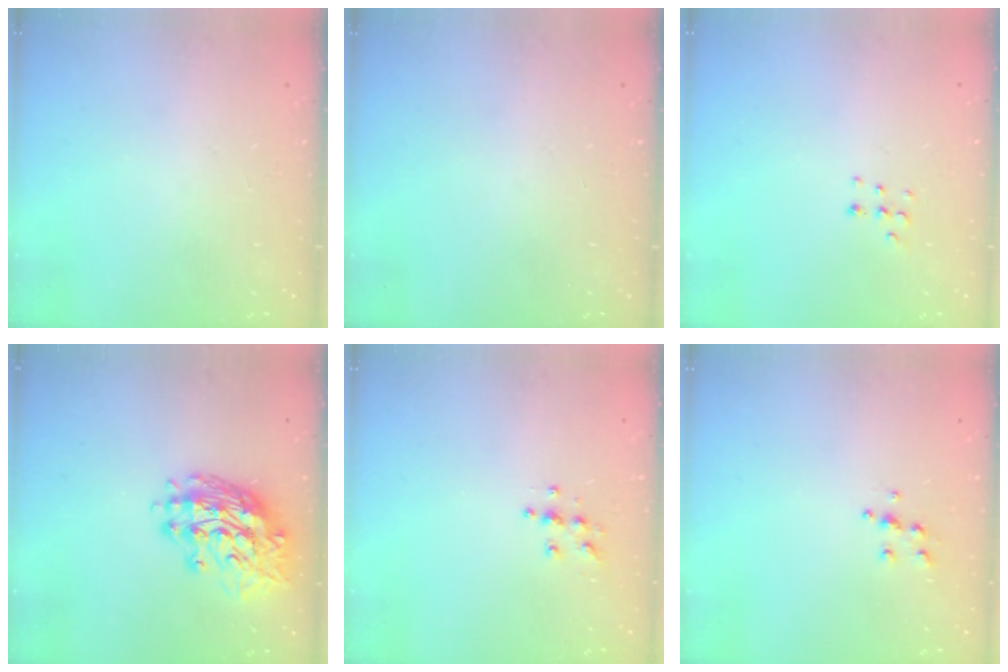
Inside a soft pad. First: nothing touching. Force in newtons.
{"total": 0.0}
{"total": 4.3, "press": 4.2, "slide": 1.1}
{"total": 15.0, "press": 14.9, "slide": 1.4}
{"total": 4.9, "press": 4.9, "slide": 0.2}
{"total": 5.5, "press": 5.5, "slide": 0.5}